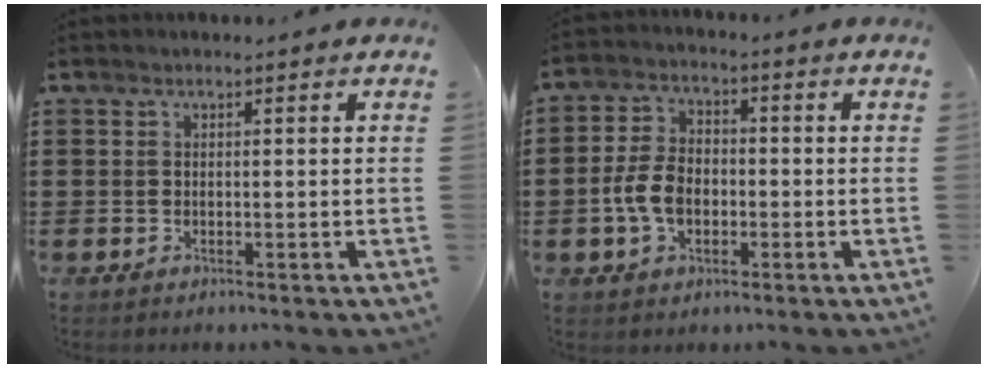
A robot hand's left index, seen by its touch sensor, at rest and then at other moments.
{"total": 6.5, "force": [-1.5, 4.2, 4.7], "torque": [-0.120, 0.002, -0.036]}